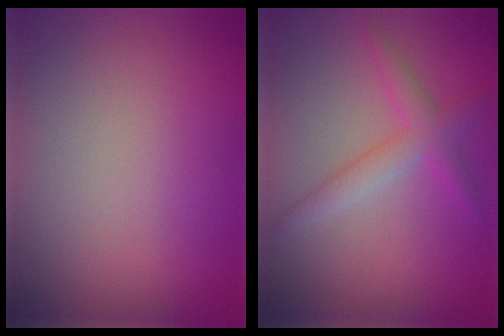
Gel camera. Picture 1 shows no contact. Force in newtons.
{"total": 2.9, "press": 2.9, "slide": 0.1}